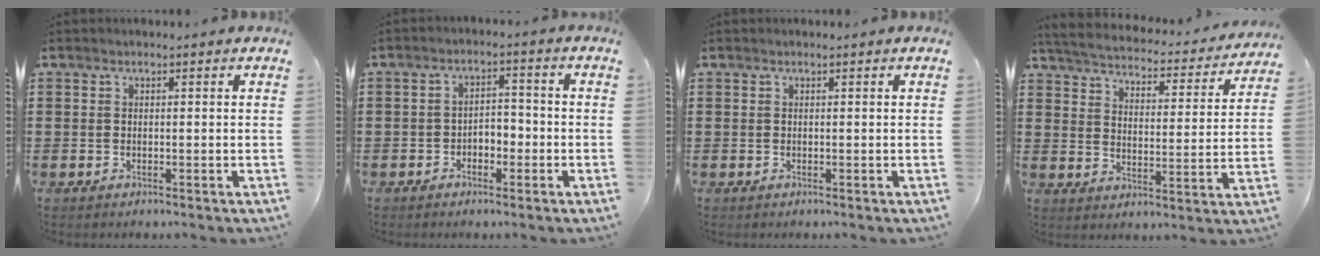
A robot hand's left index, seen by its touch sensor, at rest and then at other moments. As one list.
[{"total": 2.7, "force": [-1.9, 1.5, 1.1], "torque": [-0.025, 0.008, -0.042]}, {"total": 0.0}, {"total": 3.5, "force": [3.5, 0.1, 0.7], "torque": [-0.037, -0.030, 0.051]}]